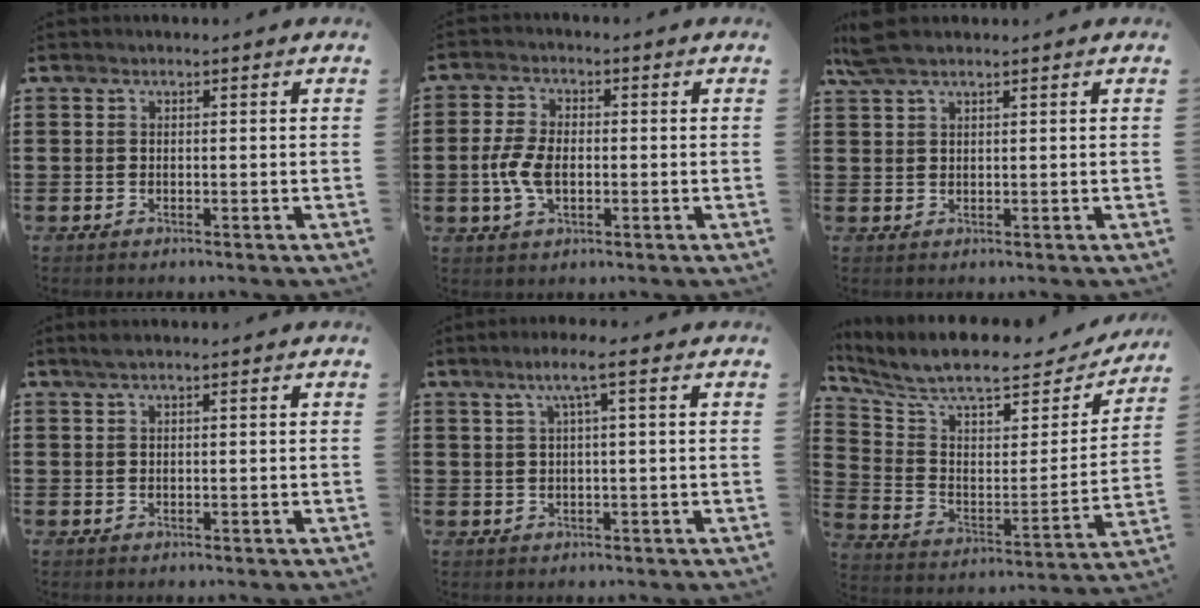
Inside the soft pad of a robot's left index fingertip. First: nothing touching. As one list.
[{"total": 5.6, "force": [-0.7, 3.1, 4.6], "torque": [-0.111, -0.002, -0.020]}, {"total": 3.8, "force": [2.7, 0.8, 2.6], "torque": [-0.057, 0.004, 0.052]}, {"total": 1.2, "force": [0.6, 0.0, 1.0], "torque": [-0.020, 0.001, 0.010]}, {"total": 3.3, "force": [1.0, -0.2, 3.1], "torque": [-0.062, 0.002, 0.014]}, {"total": 9.0, "force": [7.4, 1.8, 4.8], "torque": [-0.126, -0.050, 0.126]}]